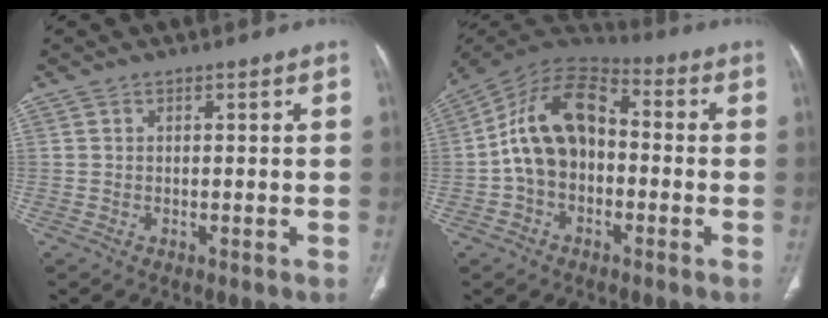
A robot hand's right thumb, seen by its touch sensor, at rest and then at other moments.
{"total": 14.2, "force": [-1.2, 9.6, 10.4], "torque": [-0.173, 0.043, -0.034]}